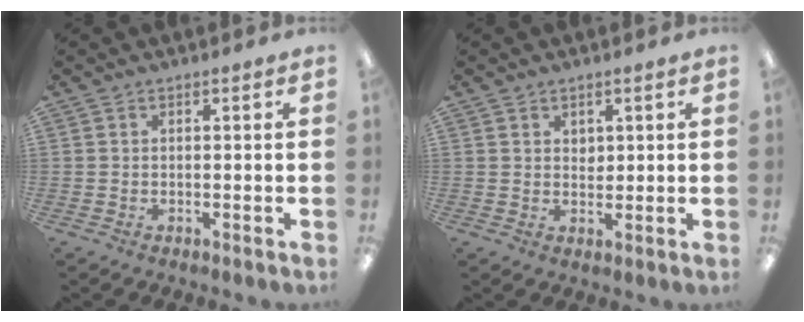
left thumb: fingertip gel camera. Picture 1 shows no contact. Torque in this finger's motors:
{"motor_torque": [0.03, -0.12, -0.43, -0.07, 0.00]}